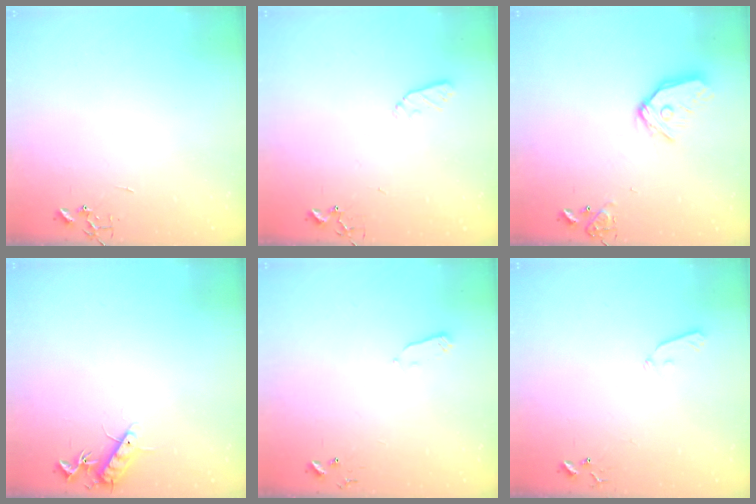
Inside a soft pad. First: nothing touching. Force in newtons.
{"total": 5.0, "press": 4.9, "slide": 0.9}
{"total": 13.7, "press": 13.6, "slide": 1.7}
{"total": 10.1, "press": 10.0, "slide": 0.8}
{"total": 2.7, "press": 2.6, "slide": 0.4}
{"total": 5.4, "press": 5.4, "slide": 0.8}